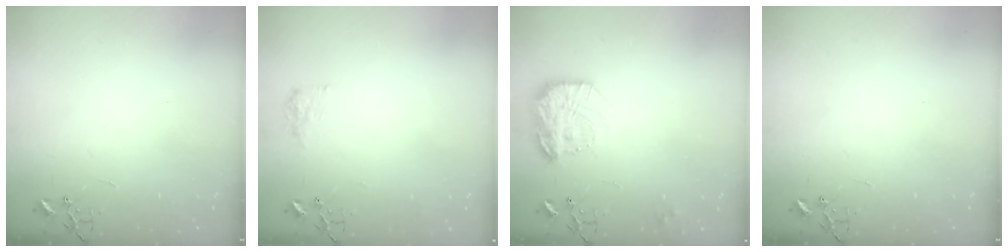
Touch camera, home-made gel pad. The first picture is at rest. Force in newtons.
{"total": 8.0, "press": 8.0, "slide": 0.4}
{"total": 17.5, "press": 17.5, "slide": 1.4}
{"total": 0.0}